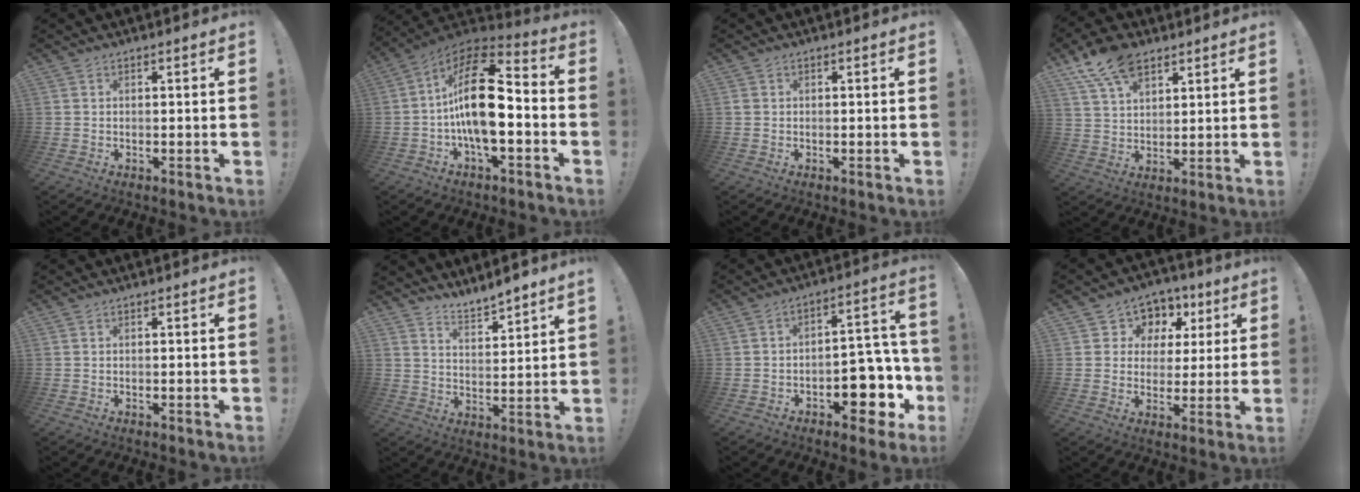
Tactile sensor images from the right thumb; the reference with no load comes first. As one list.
[{"total": 21.1, "force": [-0.4, 9.9, 18.6], "torque": [-0.334, 0.009, -0.005]}, {"total": 0.5, "force": [0.1, 0.5, 0.2], "torque": [-0.003, 0.003, 0.001]}, {"total": 12.3, "force": [8.0, 6.9, 6.4], "torque": [-0.111, -0.033, 0.152]}, {"total": 0.0}, {"total": 5.9, "force": [5.7, 0.1, 1.2], "torque": [-0.018, -0.053, 0.100]}, {"total": 12.8, "force": [-5.7, 8.3, 7.9], "torque": [-0.050, 0.036, -0.089]}, {"total": 8.5, "force": [2.9, 7.6, 2.3], "torque": [-0.031, -0.019, 0.060]}]